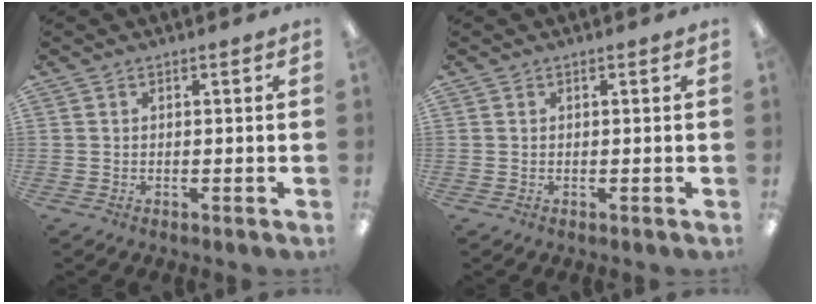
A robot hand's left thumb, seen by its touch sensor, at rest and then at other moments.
{"total": 0.0}